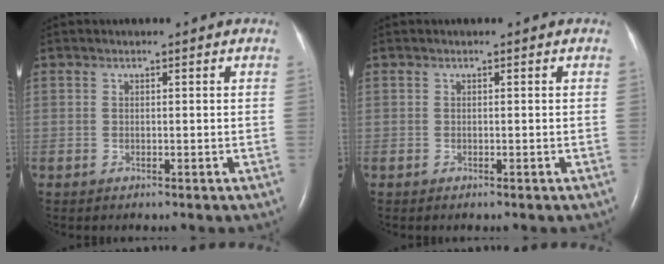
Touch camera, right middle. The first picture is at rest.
{"total": 0.0}